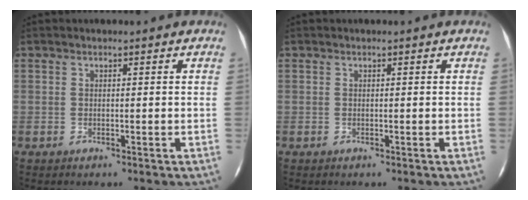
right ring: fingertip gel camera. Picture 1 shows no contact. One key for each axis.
{"total": 0.0}